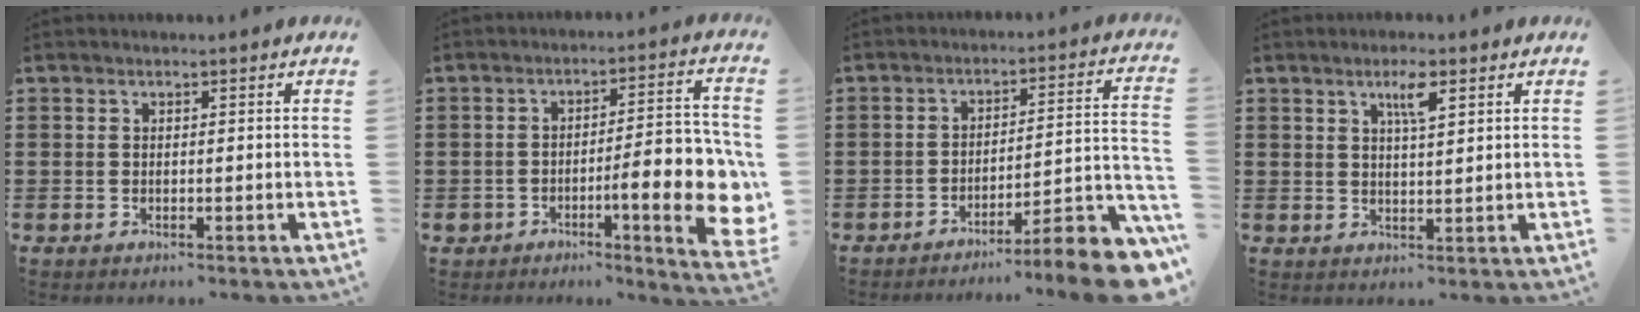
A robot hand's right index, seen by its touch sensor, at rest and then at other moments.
{"total": 11.9, "force": [-3.1, 4.1, 10.7], "torque": [-0.146, -0.005, -0.052]}
{"total": 7.4, "force": [-6.1, 0.0, 4.3], "torque": [-0.059, -0.005, -0.117]}
{"total": 3.8, "force": [2.1, 0.7, 3.1], "torque": [-0.059, 0.003, 0.033]}